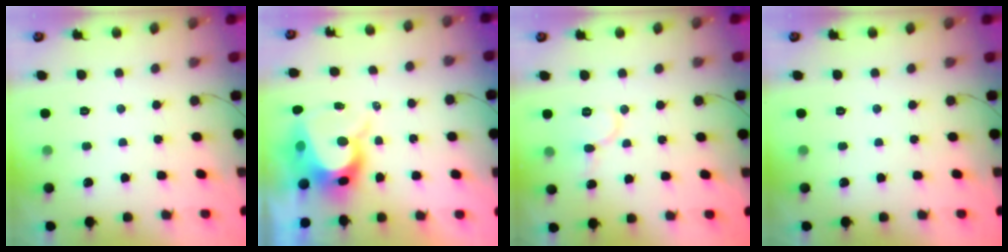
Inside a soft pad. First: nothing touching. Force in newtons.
{"total": 9.6, "press": 9.5, "slide": 0.8}
{"total": 8.8, "press": 8.7, "slide": 0.7}
{"total": 0.0}